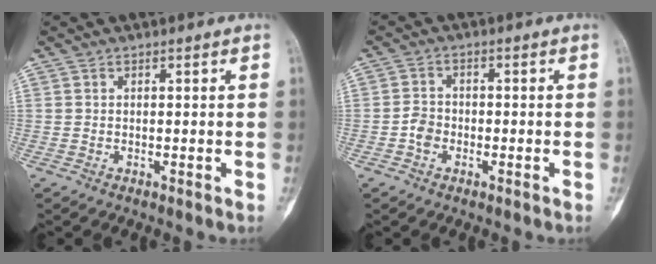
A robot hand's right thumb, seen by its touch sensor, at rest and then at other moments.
{"total": 3.0, "force": [-1.2, 2.3, 1.6], "torque": [-0.020, 0.010, -0.029]}